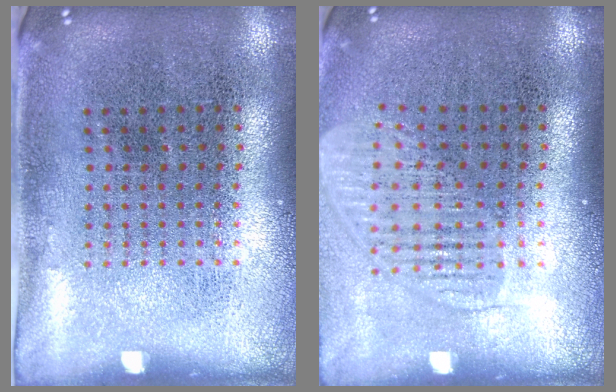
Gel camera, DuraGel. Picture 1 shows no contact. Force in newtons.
{"total": 1.6, "press": 1.5, "slide": 0.8}